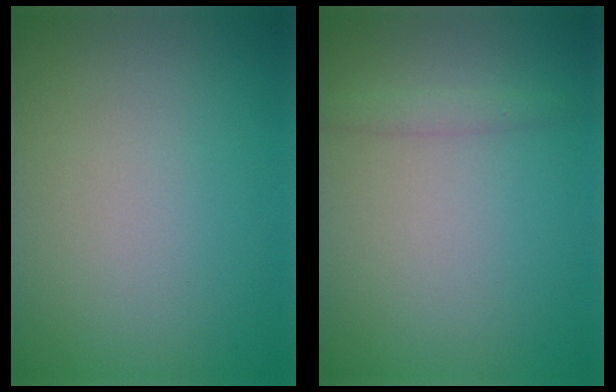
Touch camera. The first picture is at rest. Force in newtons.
{"total": 1.1, "press": 1.1, "slide": 0.1}